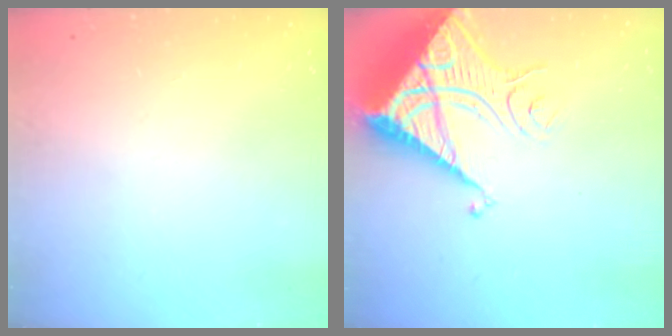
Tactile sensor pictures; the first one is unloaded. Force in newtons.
{"total": 13.7, "press": 13.7, "slide": 1.3}